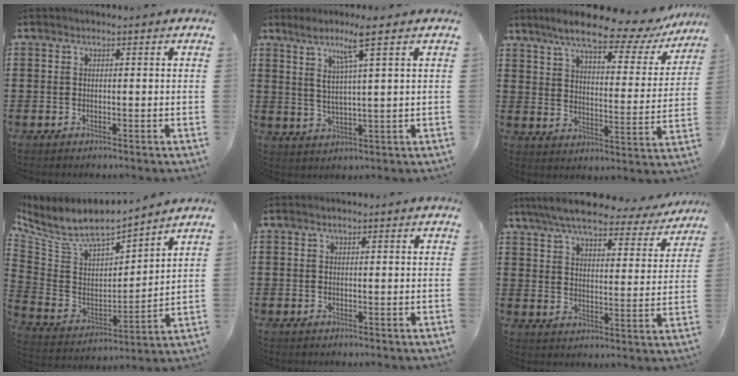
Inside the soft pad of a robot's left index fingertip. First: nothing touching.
{"total": 6.2, "force": [3.5, -0.3, 5.2], "torque": [-0.110, 0.002, 0.057]}
{"total": 10.8, "force": [8.8, 1.2, 6.1], "torque": [-0.126, -0.045, 0.142]}
{"total": 6.2, "force": [5.4, 1.7, 2.6], "torque": [-0.082, -0.045, 0.086]}
{"total": 0.0}
{"total": 7.6, "force": [6.8, 0.8, 3.2], "torque": [-0.089, -0.035, 0.120]}